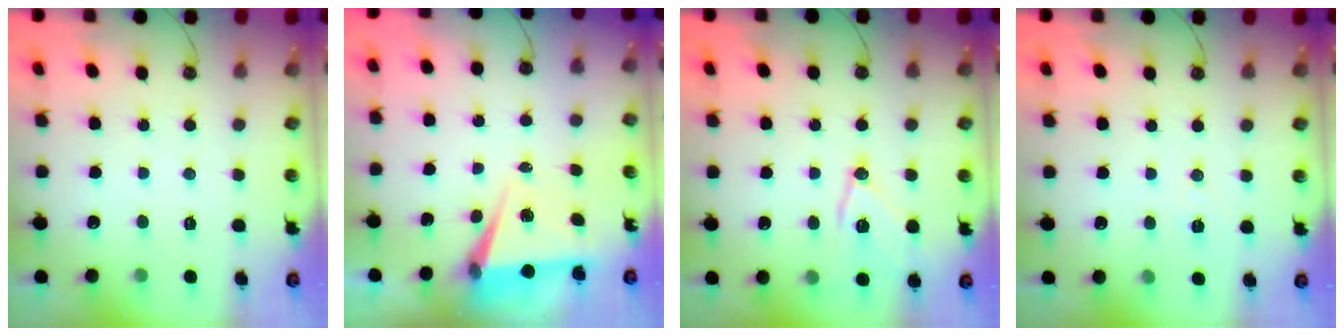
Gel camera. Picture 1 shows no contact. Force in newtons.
{"total": 6.7, "press": 5.3, "slide": 4.2}
{"total": 12.6, "press": 12.6, "slide": 0.7}
{"total": 6.4, "press": 4.6, "slide": 4.5}